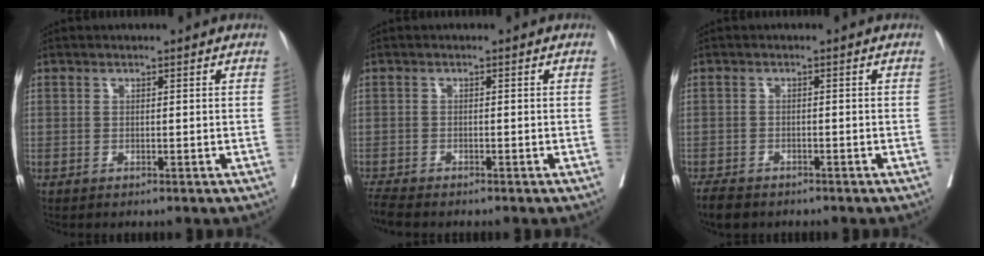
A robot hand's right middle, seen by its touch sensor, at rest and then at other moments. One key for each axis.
{"total": 3.1, "fx": -2.9, "fy": 0.2, "fz": 1.1, "tx": -0.022, "ty": -0.013, "tz": -0.053}
{"total": 4.2, "fx": -3.4, "fy": 1.7, "fz": 1.7, "tx": -0.029, "ty": -0.007, "tz": -0.053}